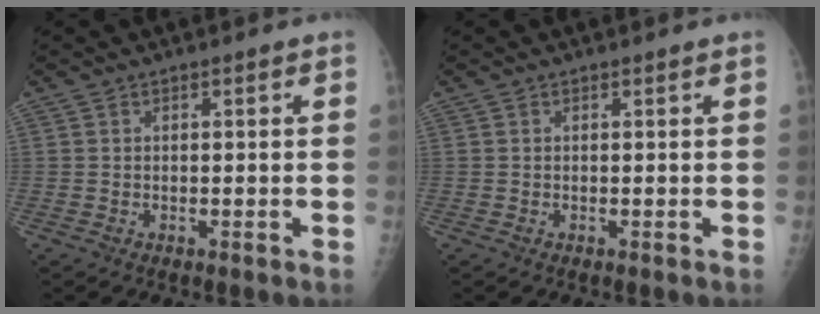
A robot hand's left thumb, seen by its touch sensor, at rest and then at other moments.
{"total": 0.0}